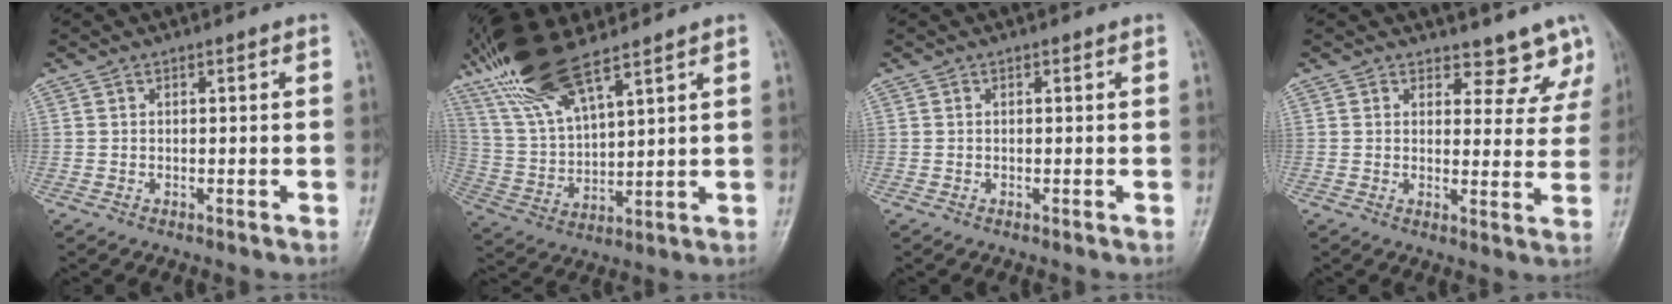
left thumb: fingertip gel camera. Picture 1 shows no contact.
{"total": 14.9, "force": [10.9, 3.8, 9.5], "torque": [-0.194, -0.032, 0.223]}
{"total": 0.0}
{"total": 6.8, "force": [6.0, 3.2, 0.9], "torque": [0.030, -0.039, 0.057]}